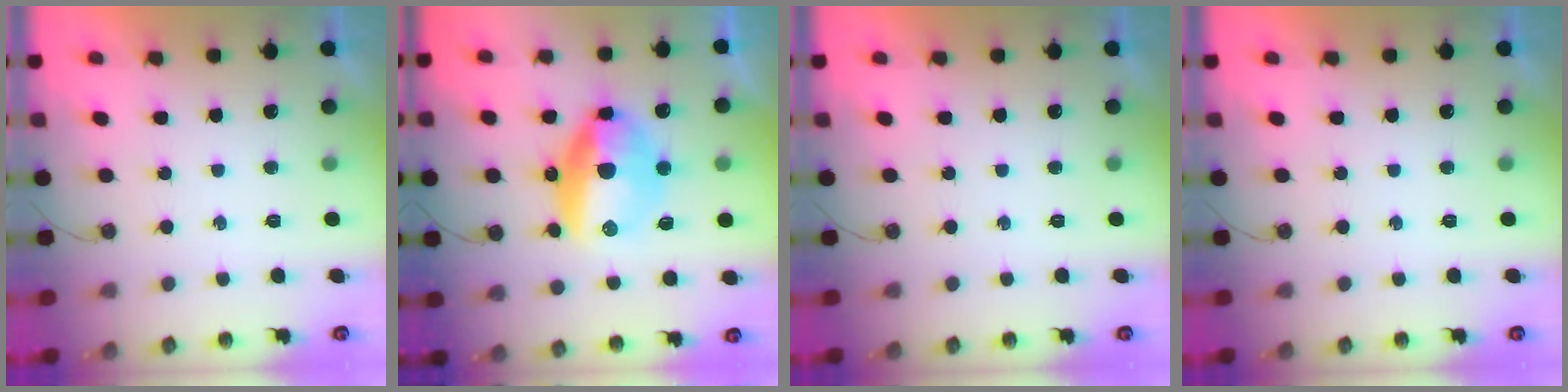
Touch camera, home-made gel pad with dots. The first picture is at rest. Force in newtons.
{"total": 15.0, "press": 14.8, "slide": 2.9}
{"total": 0.0}
{"total": 0.0}